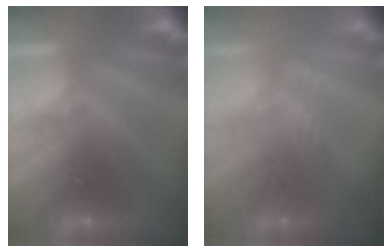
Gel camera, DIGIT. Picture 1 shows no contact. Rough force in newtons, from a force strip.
{"total": 2.3}